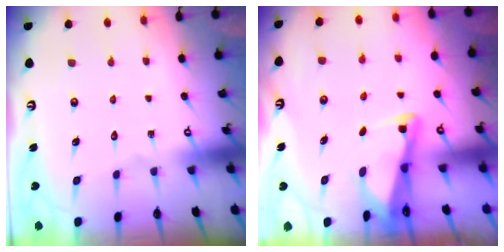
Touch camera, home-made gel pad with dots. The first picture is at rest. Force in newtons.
{"total": 2.6, "press": 2.6, "slide": 0.2}